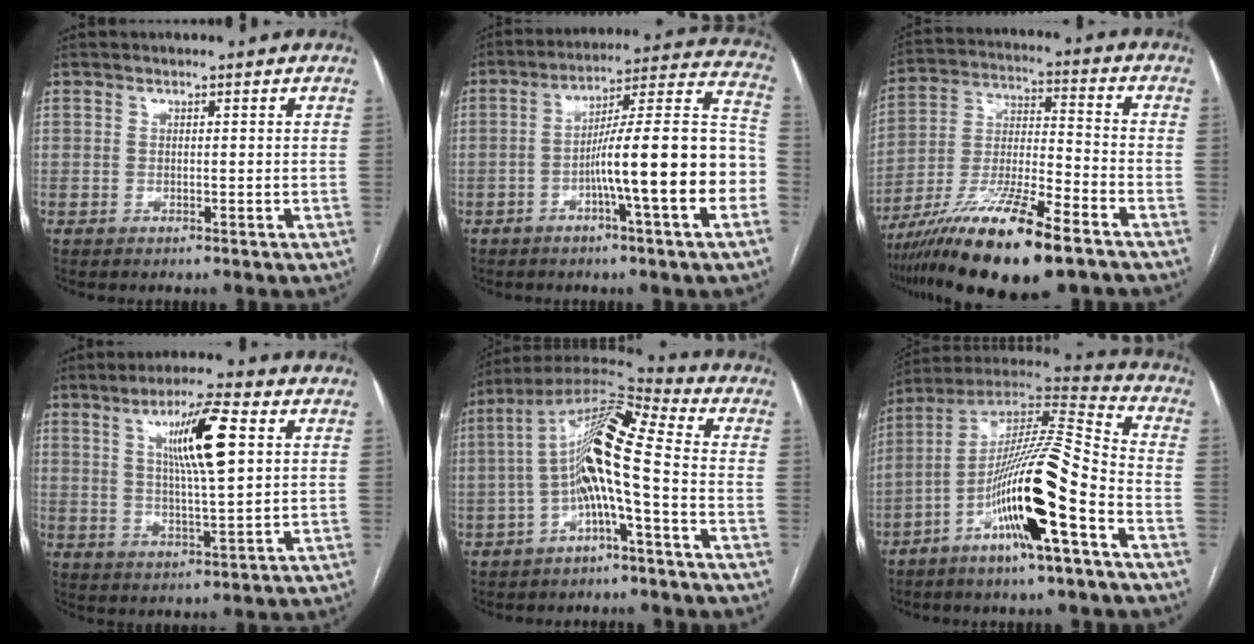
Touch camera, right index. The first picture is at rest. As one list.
[{"total": 17.6, "force": [-4.6, 0.1, 17.0], "torque": [-0.233, 0.027, -0.071]}, {"total": 18.6, "force": [-12.4, 2.5, 13.6], "torque": [-0.259, -0.029, -0.221]}, {"total": 10.6, "force": [3.4, 0.9, 10.0], "torque": [-0.172, 0.006, 0.058]}, {"total": 12.4, "force": [-2.0, 1.0, 12.2], "torque": [-0.228, 0.034, -0.041]}, {"total": 18.2, "force": [-7.5, 1.1, 16.6], "torque": [-0.311, -0.001, -0.133]}]